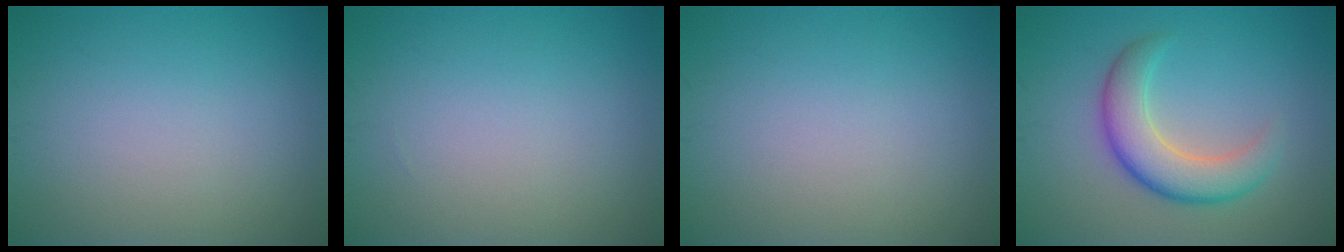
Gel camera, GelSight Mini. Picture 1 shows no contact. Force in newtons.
{"total": 0.0}
{"total": 0.0}
{"total": 5.3, "press": 5.3, "slide": 0.4}